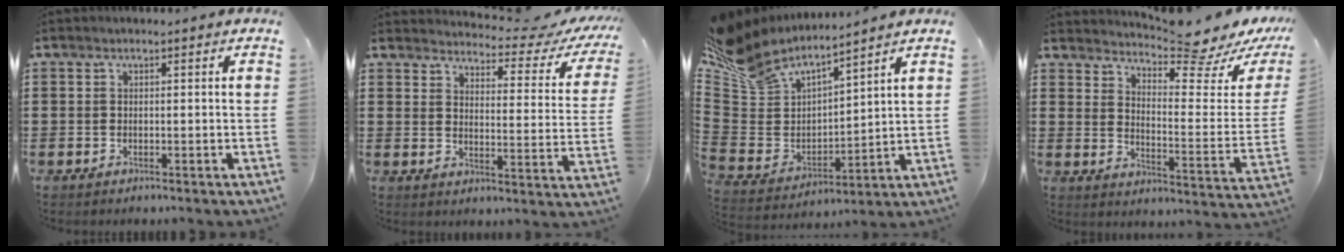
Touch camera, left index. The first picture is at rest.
{"total": 4.6, "force": [4.1, 0.6, 1.9], "torque": [-0.046, -0.035, 0.063]}
{"total": 6.9, "force": [6.3, 2.6, 1.2], "torque": [-0.065, -0.052, 0.112]}
{"total": 6.6, "force": [6.1, -0.6, 2.4], "torque": [-0.047, -0.068, 0.095]}